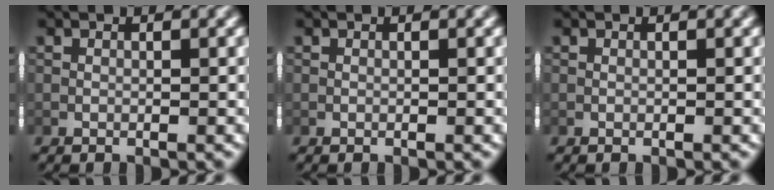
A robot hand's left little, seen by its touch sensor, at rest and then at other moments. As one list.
[{"total": 0.0}, {"total": 0.0}]